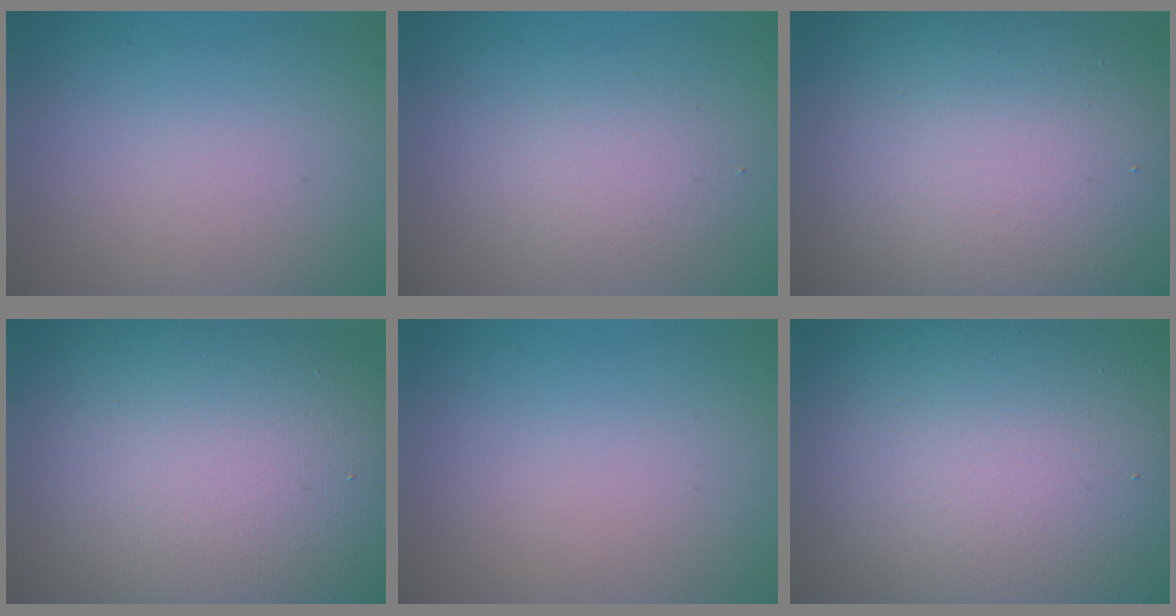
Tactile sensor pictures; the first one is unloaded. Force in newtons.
{"total": 2.0, "press": 2.0, "slide": 0.1}
{"total": 16.2, "press": 16.1, "slide": 1.2}
{"total": 15.3, "press": 15.3, "slide": 0.8}
{"total": 0.0}
{"total": 19.8, "press": 19.8, "slide": 1.3}